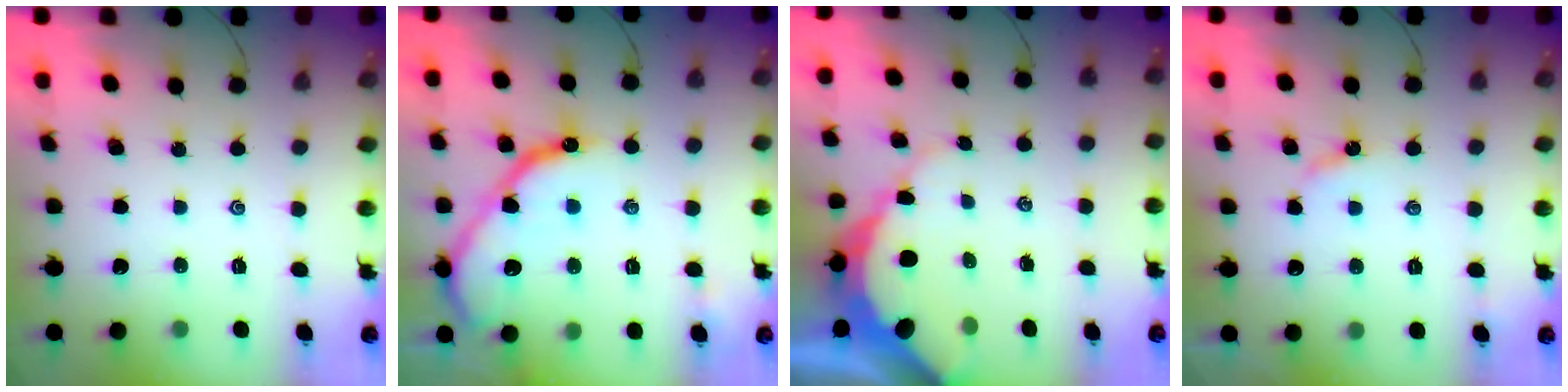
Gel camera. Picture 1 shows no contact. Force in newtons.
{"total": 14.0, "press": 13.9, "slide": 1.6}
{"total": 9.6, "press": 9.5, "slide": 0.9}
{"total": 4.5, "press": 4.5, "slide": 0.6}